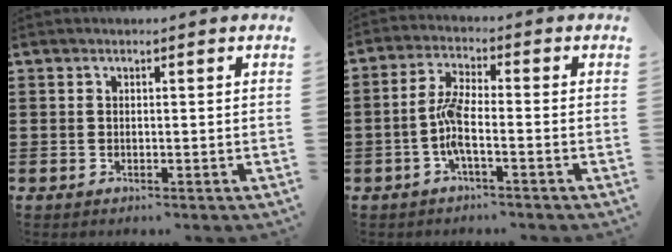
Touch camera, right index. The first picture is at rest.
{"total": 5.2, "force": [-1.9, 1.1, 4.7], "torque": [-0.113, -0.009, -0.042]}